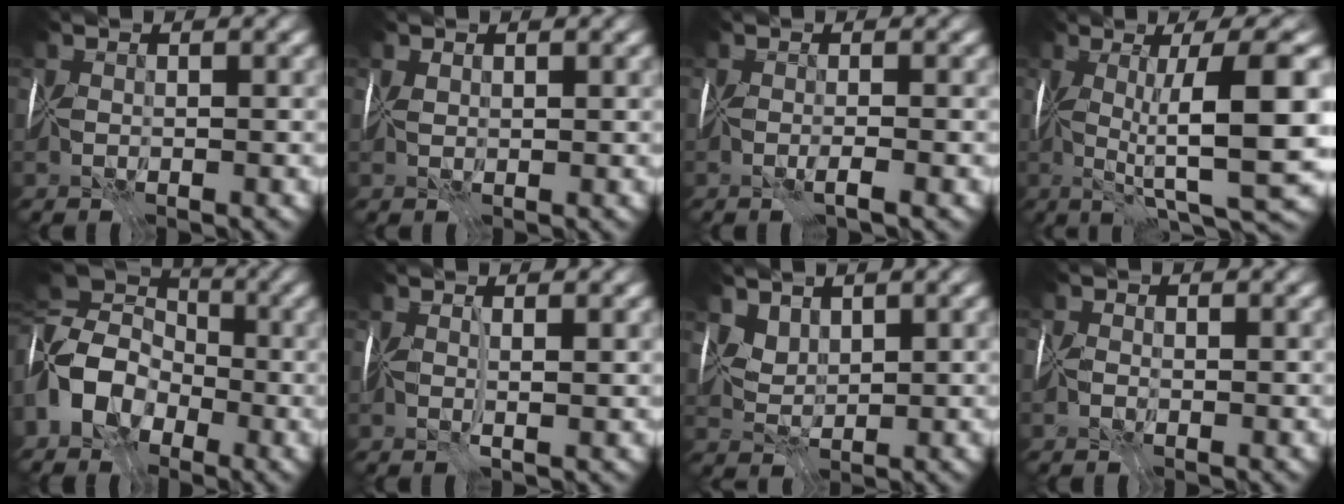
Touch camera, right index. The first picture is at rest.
{"total": 1.1, "force": [1.0, -0.4, -0.4], "torque": [0.011, 0.003, 0.021]}
{"total": 1.4, "force": [-0.6, -1.2, 0.2], "torque": [-0.004, -0.005, -0.011]}
{"total": 10.2, "force": [0.6, 0.4, 10.2], "torque": [-0.150, 0.005, 0.021]}
{"total": 8.7, "force": [-2.2, 6.7, 5.2], "torque": [-0.105, 0.000, -0.052]}
{"total": 1.2, "force": [0.7, -0.9, 0.2], "torque": [0.003, -0.002, 0.016]}
{"total": 2.2, "force": [2.2, 0.2, -0.1], "torque": [0.000, -0.017, 0.065]}
{"total": 0.6, "force": [-0.4, 0.4, 0.1], "torque": [0.009, 0.002, -0.007]}